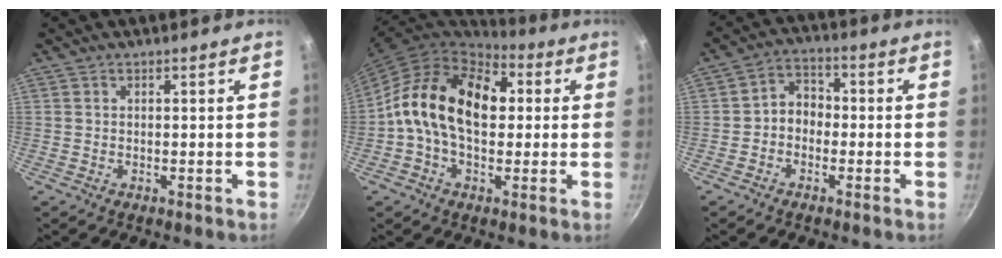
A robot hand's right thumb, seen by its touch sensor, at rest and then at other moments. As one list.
[{"total": 19.1, "force": [2.0, 12.7, 14.1], "torque": [-0.201, 0.029, 0.014]}, {"total": 5.2, "force": [-1.2, 4.2, 2.9], "torque": [-0.021, 0.025, -0.034]}]